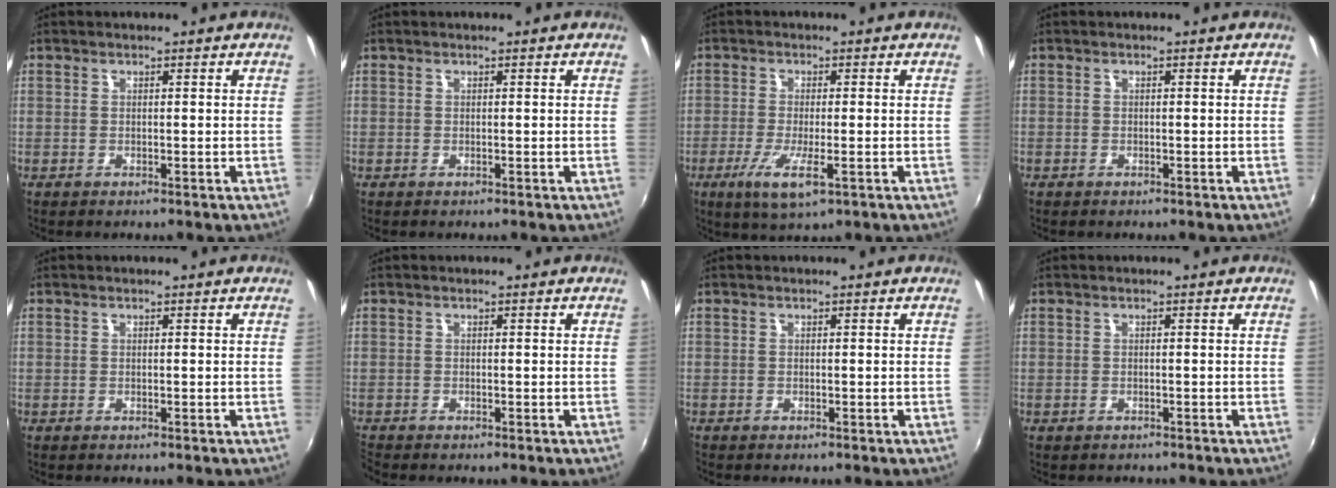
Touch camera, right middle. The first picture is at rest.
{"total": 0.0}
{"total": 6.8, "force": [-3.0, 1.3, 6.0], "torque": [-0.128, -0.020, -0.053]}
{"total": 0.7, "force": [-0.5, 0.5, -0.1], "torque": [-0.002, 0.003, -0.007]}
{"total": 0.0}
{"total": 0.8, "force": [-0.8, 0.1, 0.0], "torque": [-0.002, -0.006, -0.020]}
{"total": 0.0}
{"total": 0.9, "force": [-0.7, 0.6, 0.0], "torque": [-0.004, -0.001, -0.009]}